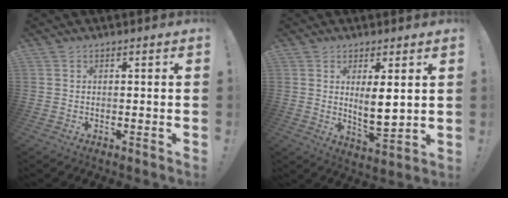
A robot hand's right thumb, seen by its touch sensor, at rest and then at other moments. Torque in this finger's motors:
{"motor_torque": [-0.42, 0.51, -0.13, 0.01, 0.27]}